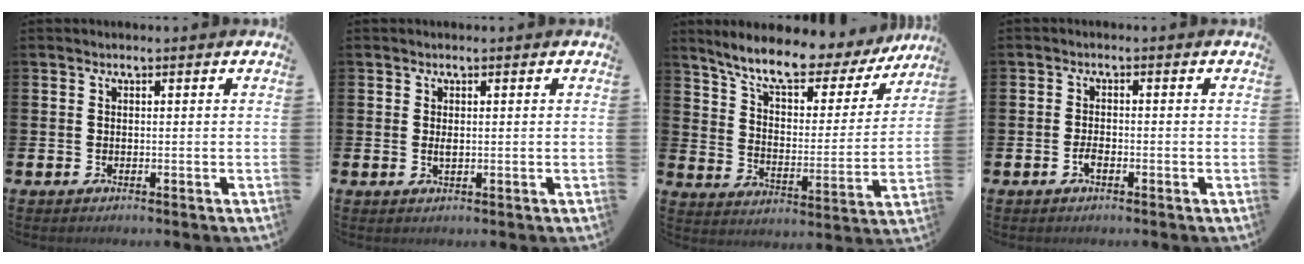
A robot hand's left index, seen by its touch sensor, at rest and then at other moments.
{"total": 1.0, "force": [0.2, 0.3, 0.9], "torque": [-0.013, 0.001, 0.002]}
{"total": 9.7, "force": [8.2, 2.4, 4.6], "torque": [-0.117, -0.052, 0.135]}
{"total": 1.7, "force": [-0.8, 0.7, 1.3], "torque": [-0.028, 0.002, -0.015]}